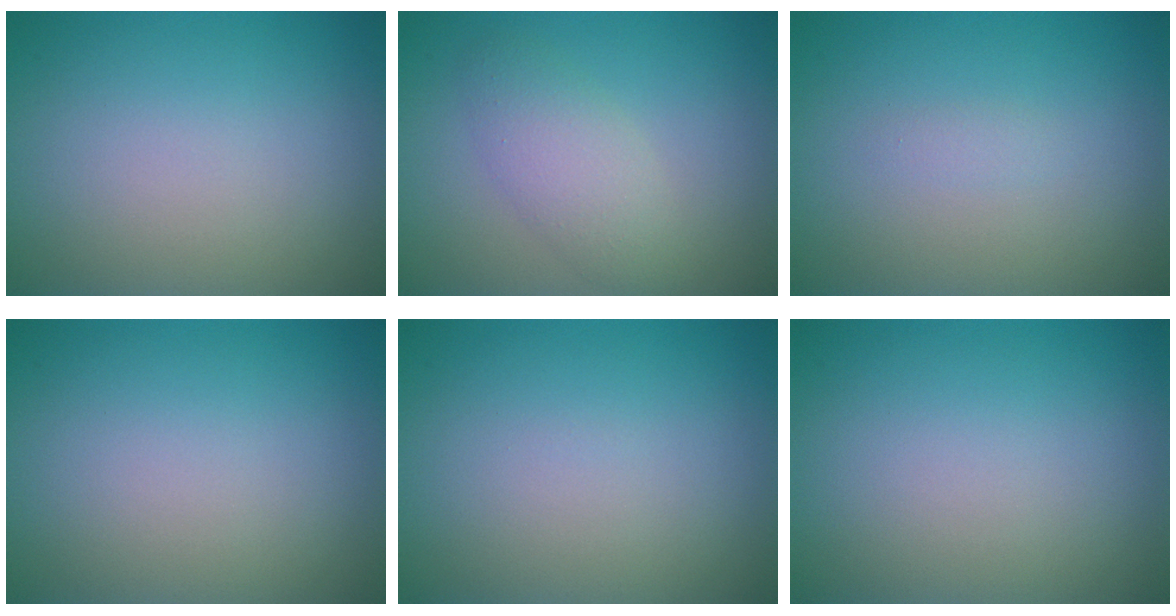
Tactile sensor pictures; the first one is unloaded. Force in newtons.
{"total": 3.1, "press": 3.1, "slide": 0.3}
{"total": 0.6, "press": 0.6, "slide": 0.0}
{"total": 0.0}
{"total": 0.0}
{"total": 0.0}